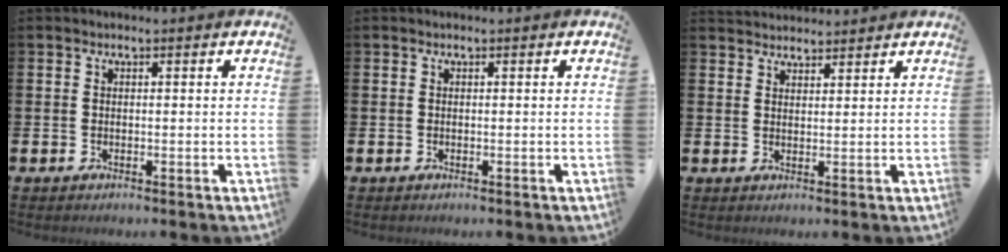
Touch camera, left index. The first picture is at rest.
{"total": 0.0}
{"total": 2.8, "force": [2.7, 0.6, -0.2], "torque": [0.000, -0.011, 0.050]}